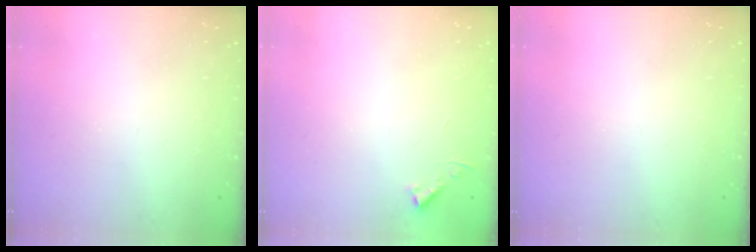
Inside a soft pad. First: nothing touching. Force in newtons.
{"total": 4.0, "press": 4.0, "slide": 0.4}
{"total": 0.0}